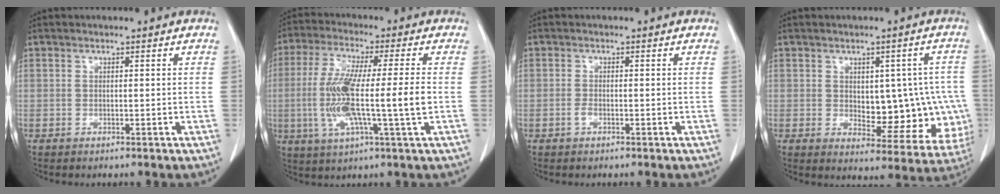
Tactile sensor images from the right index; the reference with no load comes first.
{"total": 13.2, "force": [-1.4, 0.3, 13.2], "torque": [-0.260, -0.005, -0.032]}
{"total": 0.9, "force": [-0.5, 0.3, 0.7], "torque": [-0.015, 0.001, -0.009]}
{"total": 12.5, "force": [-0.5, 6.4, 10.7], "torque": [-0.120, 0.013, 0.013]}